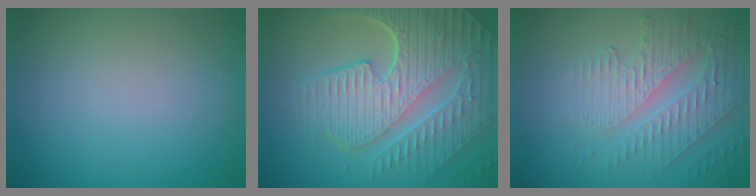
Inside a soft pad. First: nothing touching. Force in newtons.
{"total": 9.3, "press": 6.3, "slide": 6.9}
{"total": 4.0, "press": 3.3, "slide": 2.3}